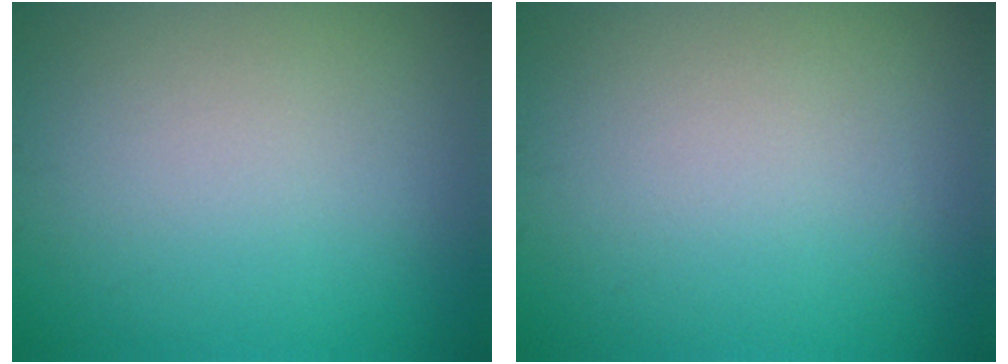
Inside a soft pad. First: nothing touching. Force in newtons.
{"total": 0.0}